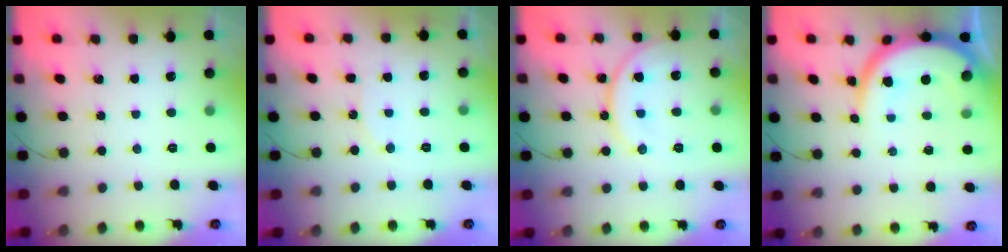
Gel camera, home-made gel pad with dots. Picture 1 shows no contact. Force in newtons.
{"total": 6.5, "press": 6.5, "slide": 0.4}
{"total": 12.5, "press": 12.5, "slide": 1.2}
{"total": 11.9, "press": 11.9, "slide": 1.0}